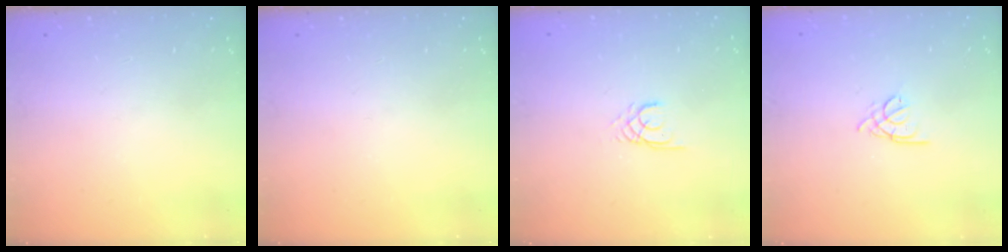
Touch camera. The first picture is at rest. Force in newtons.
{"total": 0.0}
{"total": 2.2, "press": 2.2, "slide": 0.2}
{"total": 2.2, "press": 2.2, "slide": 0.5}